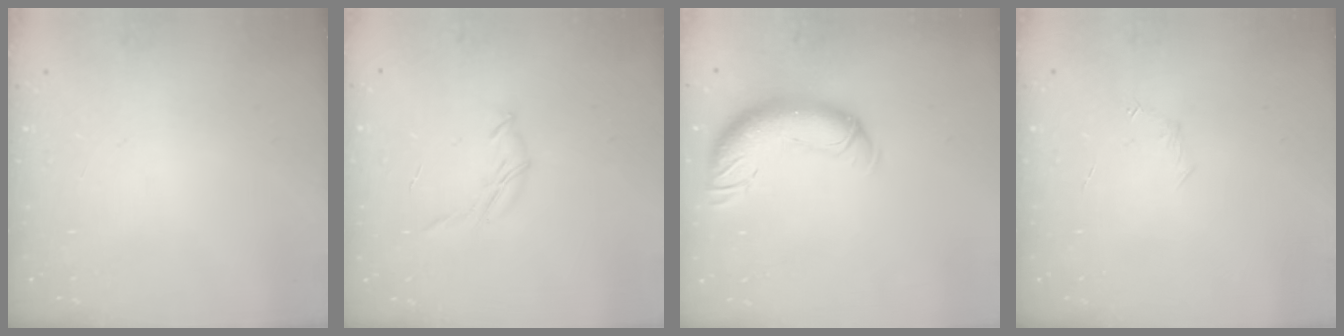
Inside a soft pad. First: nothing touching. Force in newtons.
{"total": 4.7, "press": 4.6, "slide": 0.9}
{"total": 13.3, "press": 13.0, "slide": 2.9}
{"total": 3.9, "press": 3.7, "slide": 1.0}